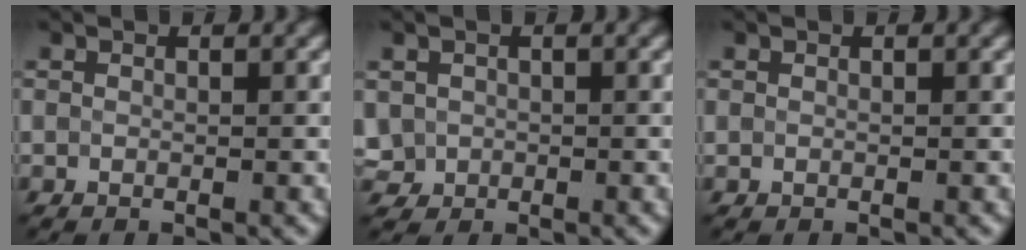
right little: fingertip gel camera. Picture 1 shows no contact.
{"total": 1.6, "force": [0.1, 1.5, 0.3], "torque": [-0.004, 0.000, 0.001]}
{"total": 0.0}